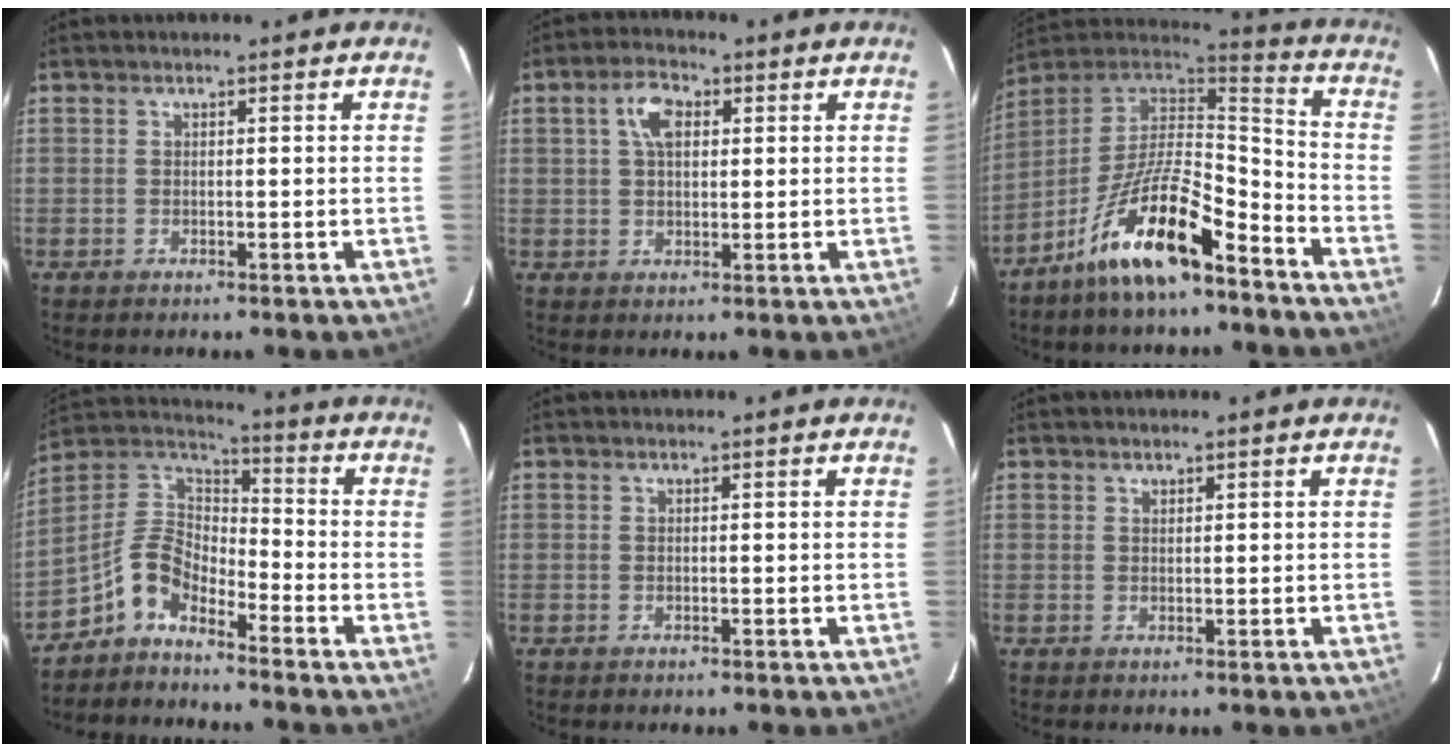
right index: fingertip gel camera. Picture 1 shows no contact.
{"total": 5.3, "force": [1.6, 3.1, 4.0], "torque": [-0.074, 0.017, 0.031]}
{"total": 16.6, "force": [-10.0, 4.8, 12.3], "torque": [-0.236, 0.006, -0.185]}
{"total": 8.6, "force": [-5.8, 4.3, 4.8], "torque": [-0.112, 0.034, -0.128]}
{"total": 0.0}
{"total": 0.6, "force": [0.5, 0.3, 0.0], "torque": [0.001, 0.001, 0.010]}